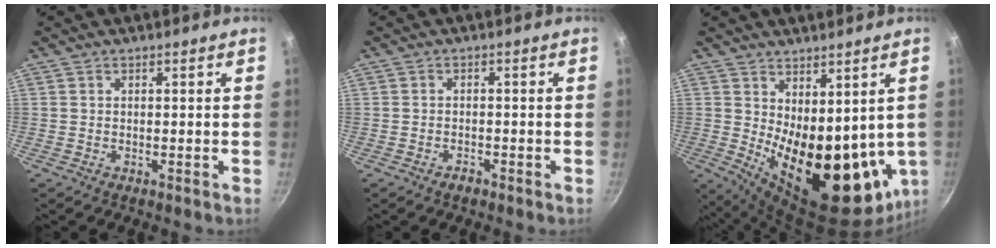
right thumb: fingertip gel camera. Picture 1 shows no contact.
{"total": 1.5, "force": [-1.2, 0.8, 0.6], "torque": [-0.007, 0.013, -0.018]}
{"total": 20.2, "force": [1.2, 10.0, 17.5], "torque": [-0.213, -0.049, 0.049]}